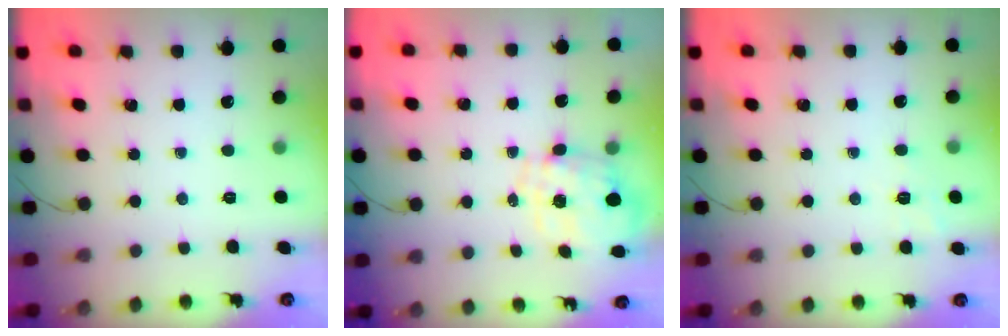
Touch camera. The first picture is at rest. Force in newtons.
{"total": 2.1, "press": 1.7, "slide": 1.1}
{"total": 1.9, "press": 0.0, "slide": 1.9}